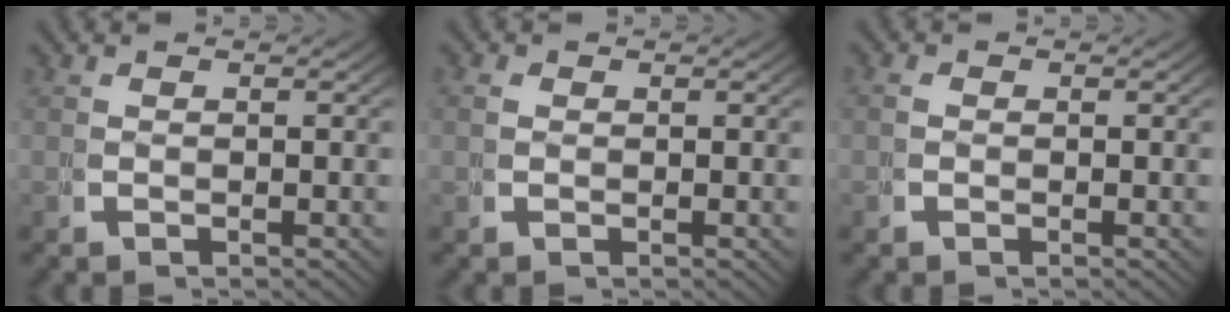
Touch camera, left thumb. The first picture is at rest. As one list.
[{"total": 0.8, "force": [0.1, 0.8, 0.1], "torque": [-0.006, -0.006, 0.003]}, {"total": 0.7, "force": [-0.3, 0.6, 0.0], "torque": [0.002, -0.002, -0.008]}]